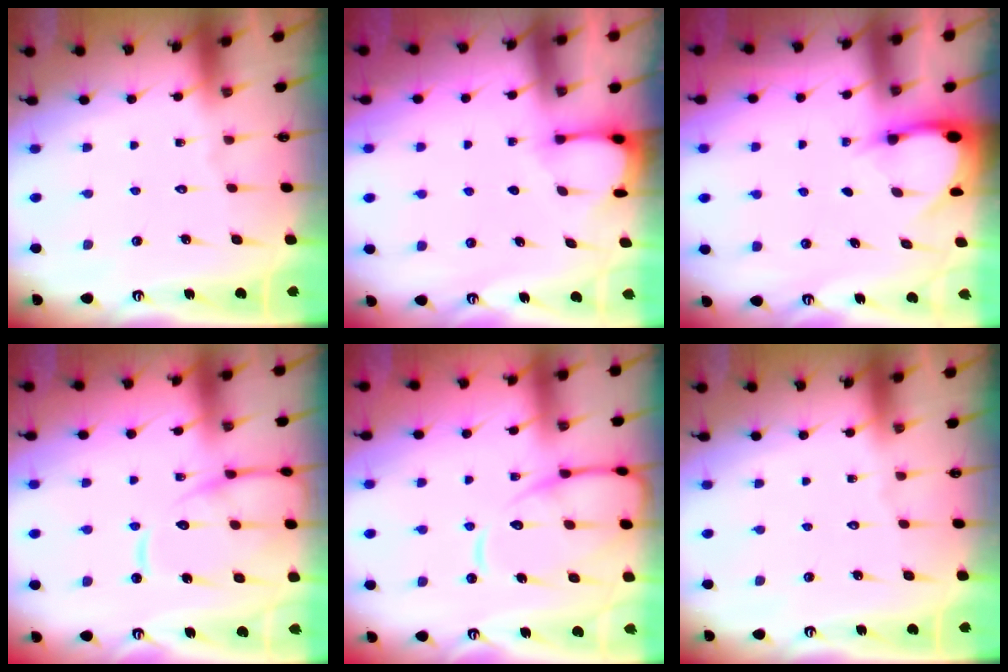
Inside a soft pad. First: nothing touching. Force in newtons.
{"total": 3.1, "press": 3.1, "slide": 0.3}
{"total": 3.7, "press": 3.7, "slide": 0.2}
{"total": 12.5, "press": 12.5, "slide": 1.2}
{"total": 12.2, "press": 12.1, "slide": 1.6}
{"total": 0.0}